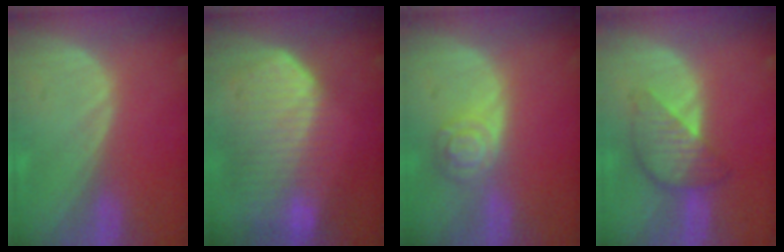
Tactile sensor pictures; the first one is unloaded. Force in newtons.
{"total": 10.6, "press": 9.2, "slide": 5.1}
{"total": 5.0, "press": 4.5, "slide": 2.3}
{"total": 5.9, "press": 5.9, "slide": 0.3}